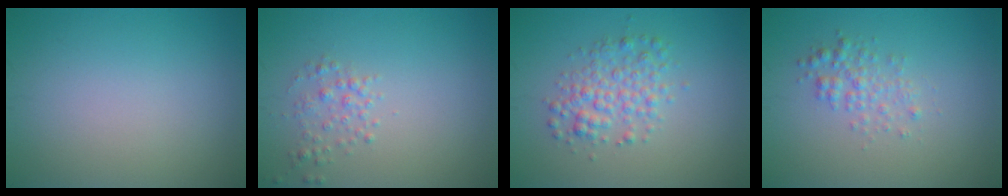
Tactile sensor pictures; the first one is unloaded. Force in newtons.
{"total": 1.6, "press": 1.6, "slide": 0.1}
{"total": 3.2, "press": 3.2, "slide": 0.0}
{"total": 2.0, "press": 2.0, "slide": 0.1}